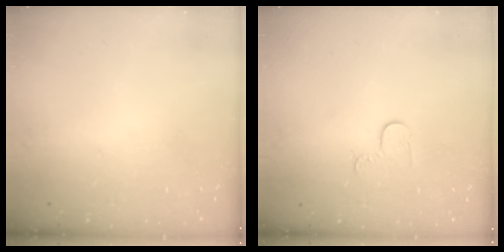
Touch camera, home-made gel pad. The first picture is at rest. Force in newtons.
{"total": 3.7, "press": 3.6, "slide": 0.3}